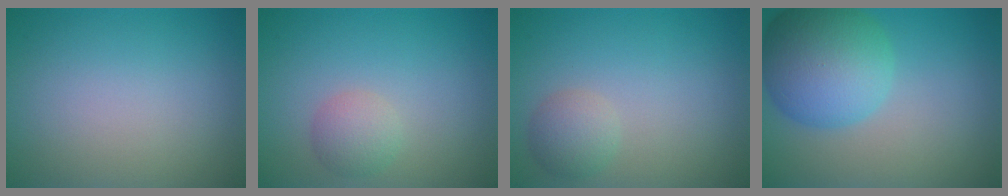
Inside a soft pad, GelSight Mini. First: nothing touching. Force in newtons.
{"total": 2.2, "press": 2.2, "slide": 0.1}
{"total": 2.2, "press": 2.2, "slide": 0.1}
{"total": 8.4, "press": 8.4, "slide": 0.2}